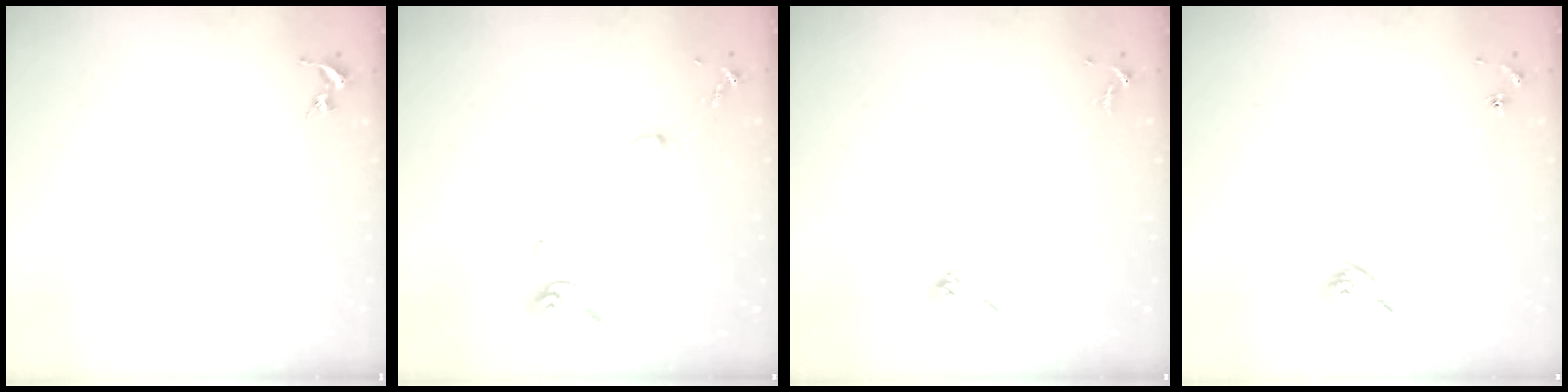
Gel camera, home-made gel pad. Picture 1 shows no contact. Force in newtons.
{"total": 4.1, "press": 3.9, "slide": 1.4}
{"total": 5.5, "press": 5.4, "slide": 0.9}
{"total": 4.4, "press": 4.3, "slide": 0.8}